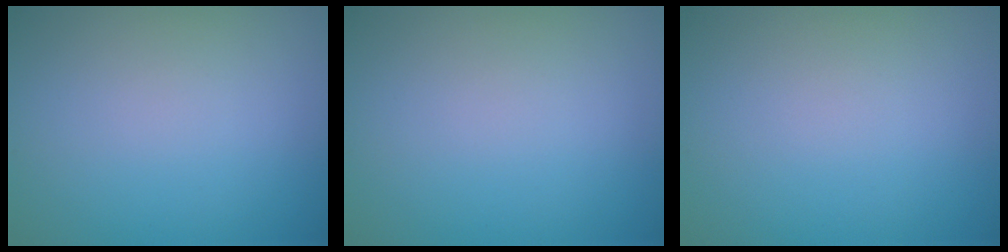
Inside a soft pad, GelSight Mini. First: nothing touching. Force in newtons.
{"total": 0.0}
{"total": 0.0}